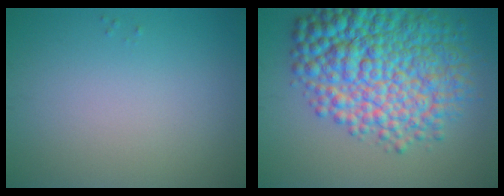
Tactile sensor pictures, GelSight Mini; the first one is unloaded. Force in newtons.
{"total": 12.0, "press": 11.9, "slide": 0.2}